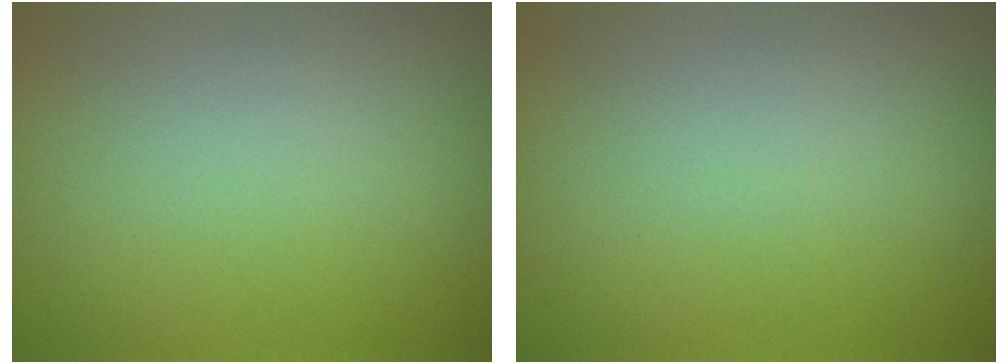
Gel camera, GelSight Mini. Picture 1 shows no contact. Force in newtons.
{"total": 0.0}